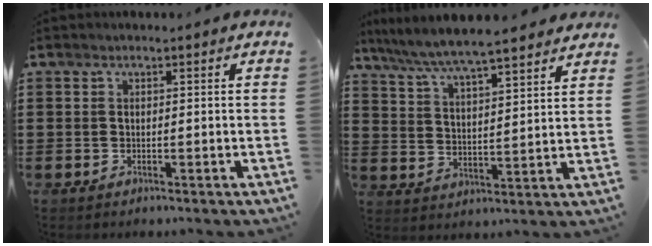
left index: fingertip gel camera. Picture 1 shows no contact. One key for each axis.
{"total": 6.0, "fx": 5.6, "fy": 0.0, "fz": 2.1, "tx": -0.065, "ty": -0.031, "tz": 0.095}